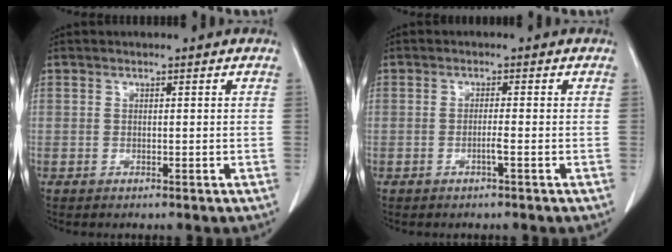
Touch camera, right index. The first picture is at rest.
{"total": 1.4, "force": [-0.6, -0.3, 1.2], "torque": [-0.022, 0.000, -0.012]}